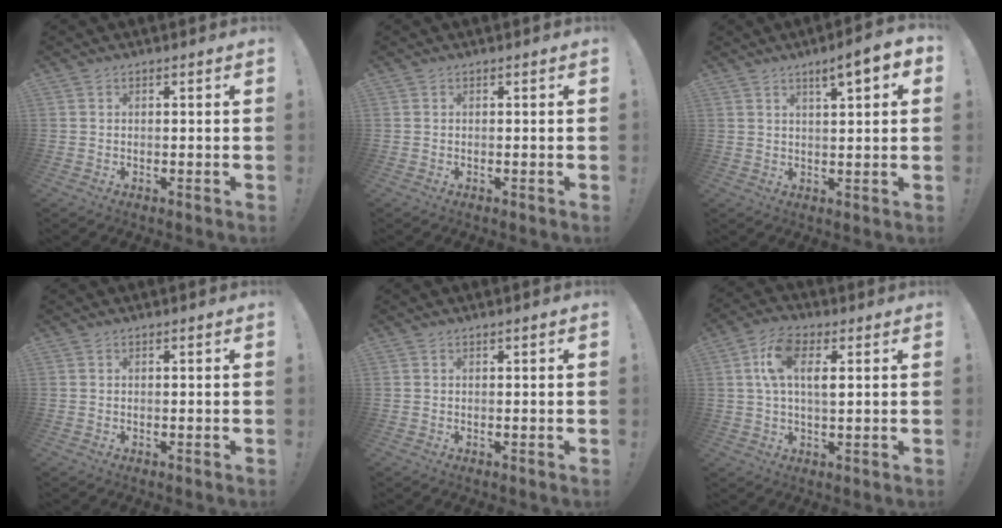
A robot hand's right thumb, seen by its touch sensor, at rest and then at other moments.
{"total": 0.0}
{"total": 6.7, "force": [3.8, 1.1, 5.4], "torque": [-0.070, -0.025, 0.058]}
{"total": 0.0}
{"total": 0.7, "force": [0.3, -0.1, 0.6], "torque": [-0.005, -0.002, 0.002]}
{"total": 10.0, "force": [2.9, 4.8, 8.2], "torque": [-0.150, -0.003, 0.050]}